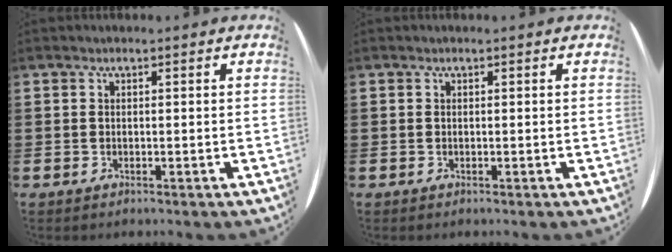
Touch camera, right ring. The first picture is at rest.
{"total": 0.0}